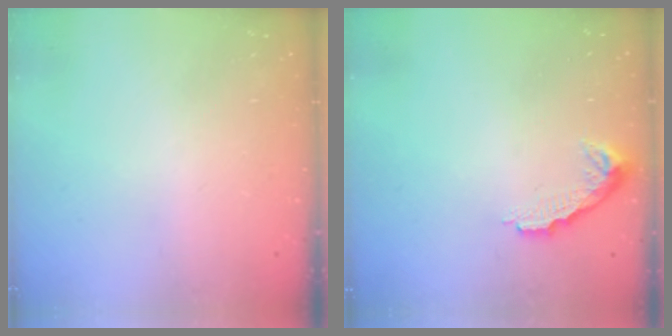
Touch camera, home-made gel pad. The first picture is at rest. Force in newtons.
{"total": 7.6, "press": 7.6, "slide": 0.4}